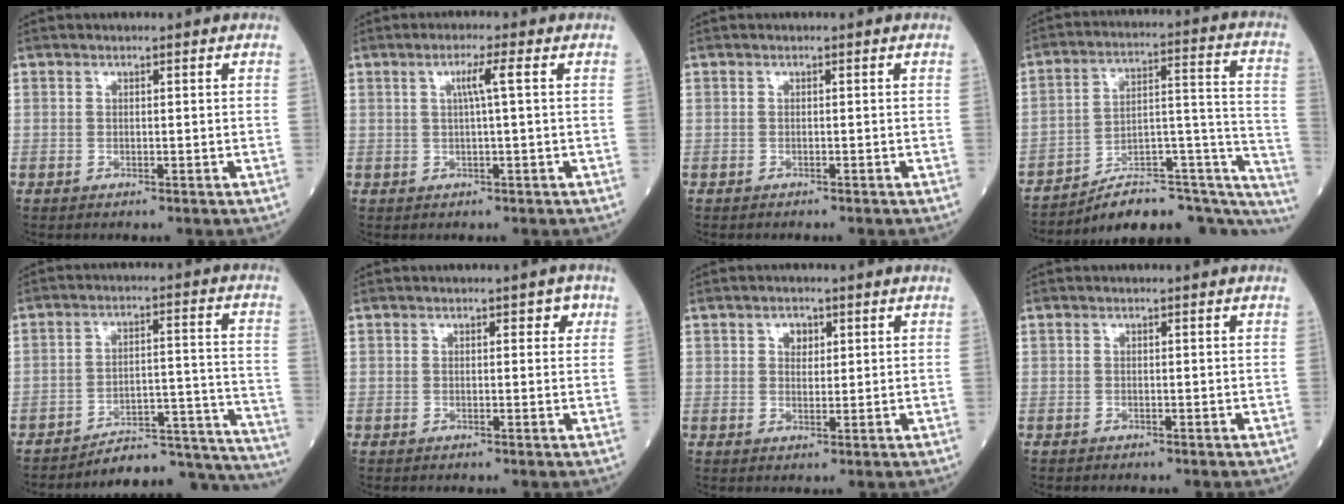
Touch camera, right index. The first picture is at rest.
{"total": 2.9, "force": [0.6, -0.6, 2.8], "torque": [-0.053, 0.004, 0.010]}
{"total": 1.0, "force": [-0.9, 0.2, 0.3], "torque": [-0.007, -0.001, -0.012]}
{"total": 21.6, "force": [-18.2, 5.8, 10.2], "torque": [-0.072, 0.070, -0.251]}
{"total": 17.8, "force": [-17.7, 0.8, 1.8], "torque": [0.012, 0.045, -0.237]}
{"total": 1.8, "force": [0.8, 1.0, 1.2], "torque": [-0.005, 0.007, 0.005]}
{"total": 2.2, "force": [1.0, 1.5, 1.3], "torque": [-0.018, 0.003, 0.015]}
{"total": 0.0}